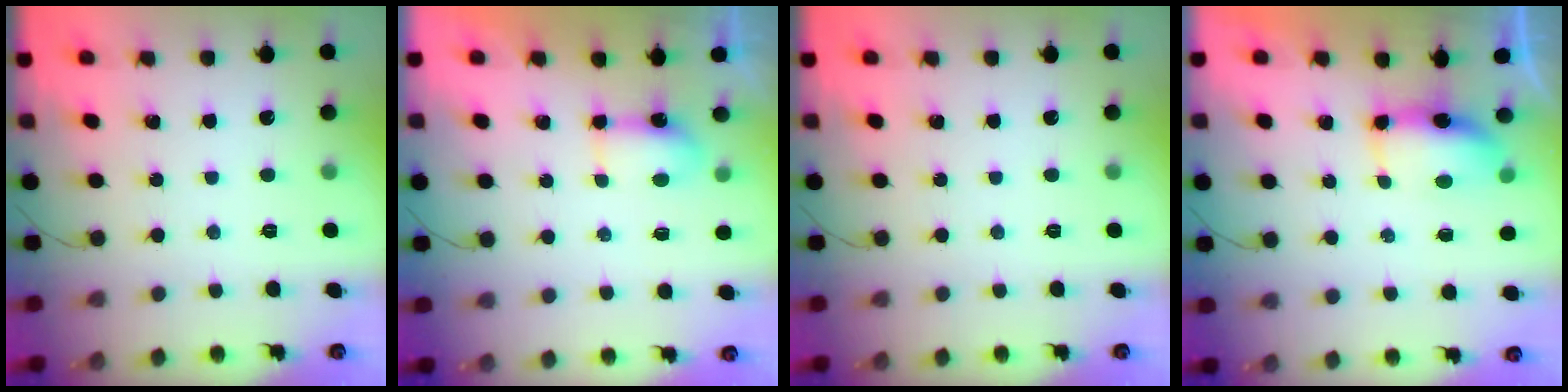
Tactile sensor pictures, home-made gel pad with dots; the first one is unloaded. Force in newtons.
{"total": 4.2, "press": 4.1, "slide": 0.8}
{"total": 0.0}
{"total": 6.1, "press": 6.1, "slide": 0.6}